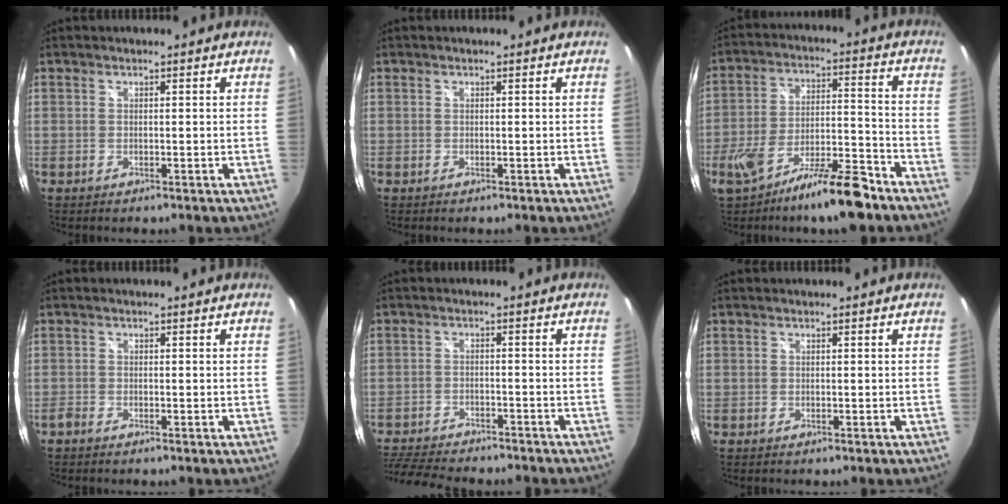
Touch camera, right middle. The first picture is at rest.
{"total": 0.0}
{"total": 13.7, "force": [-9.6, 2.9, 9.4], "torque": [-0.172, -0.003, -0.157]}
{"total": 0.9, "force": [-0.8, 0.2, 0.3], "torque": [-0.007, -0.003, -0.018]}
{"total": 13.0, "force": [-11.5, 3.1, 5.2], "torque": [-0.128, -0.022, -0.183]}
{"total": 0.0}